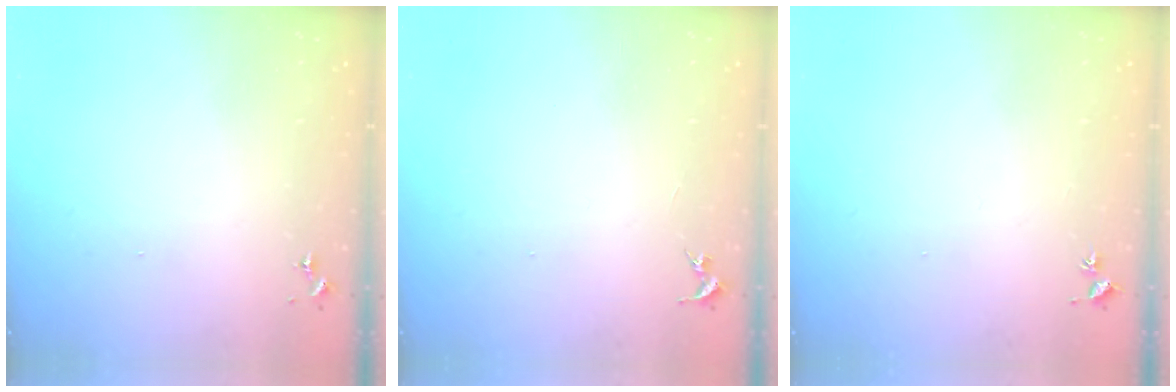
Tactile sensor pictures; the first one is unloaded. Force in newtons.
{"total": 0.0}
{"total": 2.1, "press": 2.1, "slide": 0.2}